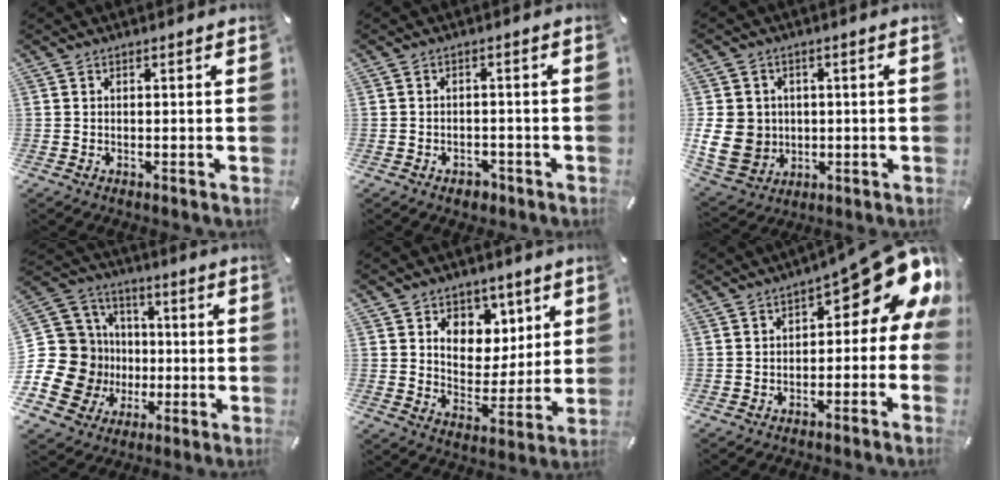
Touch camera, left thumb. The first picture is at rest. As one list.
[{"total": 2.7, "force": [-1.7, 2.0, 0.9], "torque": [-0.014, 0.009, -0.033]}, {"total": 10.9, "force": [-0.1, 9.9, 4.4], "torque": [-0.100, 0.002, 0.000]}, {"total": 19.8, "force": [-3.0, 18.4, 6.7], "torque": [-0.149, 0.005, -0.027]}, {"total": 8.9, "force": [4.1, 7.6, 2.3], "torque": [-0.017, -0.038, 0.071]}, {"total": 13.0, "force": [5.6, 5.9, 10.1], "torque": [-0.123, -0.050, 0.088]}]